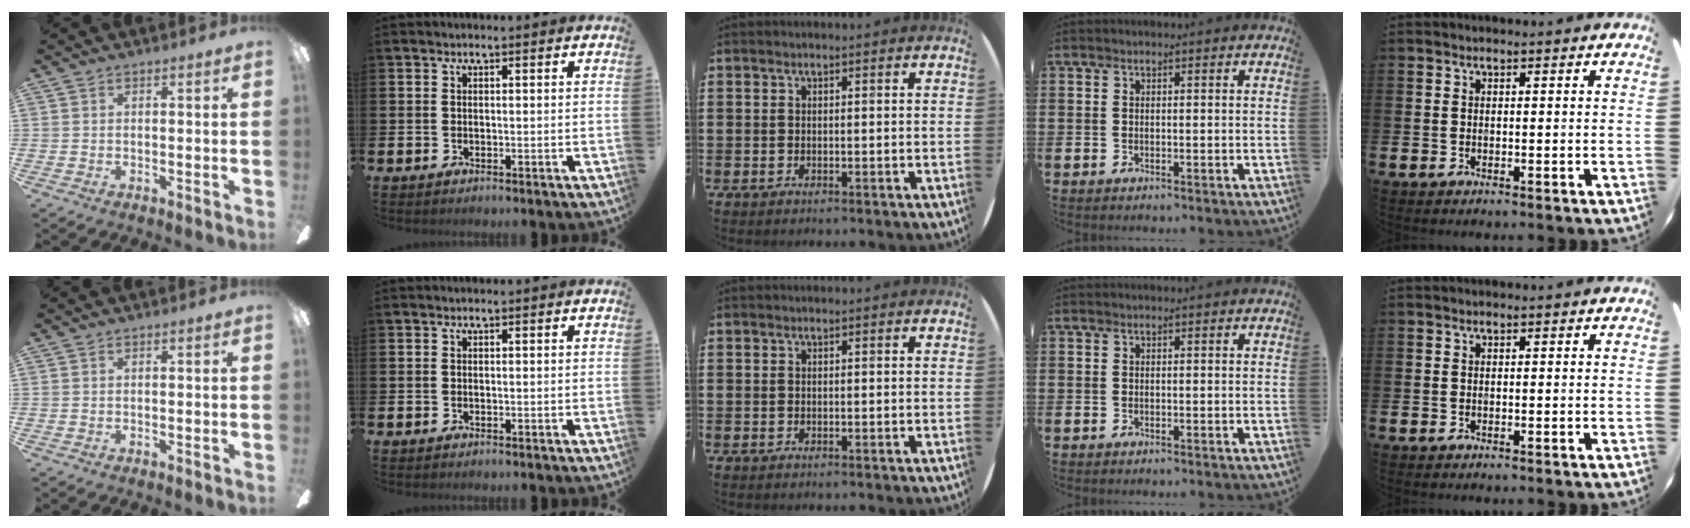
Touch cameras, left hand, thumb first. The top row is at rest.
{}